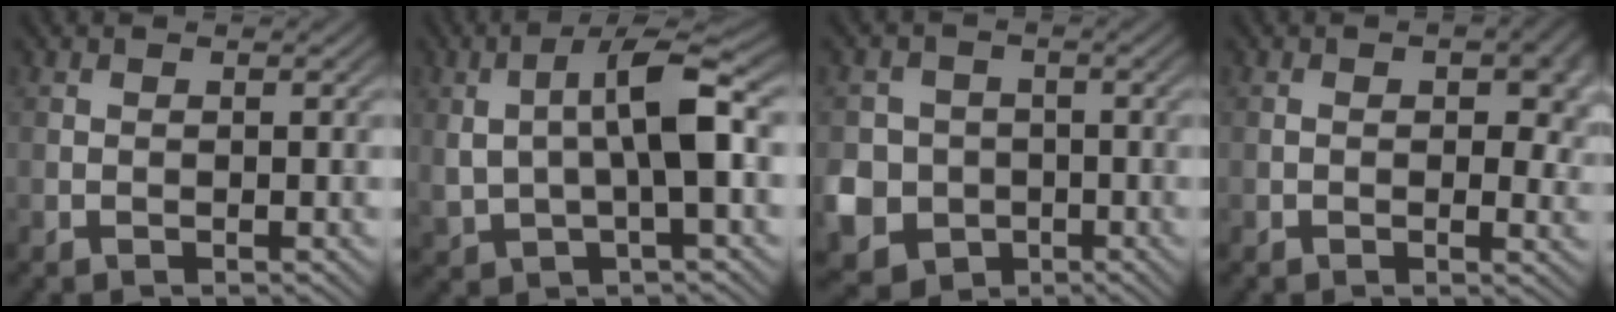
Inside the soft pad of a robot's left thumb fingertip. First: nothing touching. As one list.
[{"total": 8.4, "force": [1.1, 2.9, 7.8], "torque": [-0.157, 0.009, 0.019]}, {"total": 8.9, "force": [-2.3, 8.3, 2.4], "torque": [-0.087, -0.024, -0.067]}, {"total": 5.1, "force": [0.7, 2.7, 4.3], "torque": [-0.054, -0.001, 0.014]}]